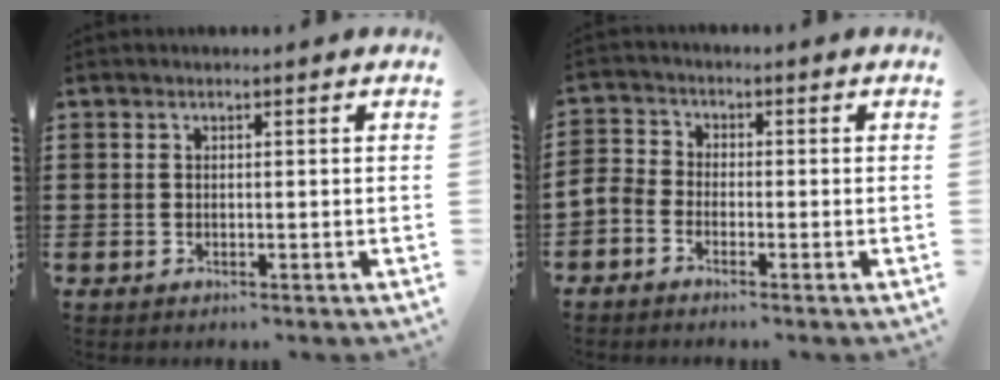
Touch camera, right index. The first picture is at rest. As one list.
[{"total": 2.6, "force": [-2.3, 1.0, 0.5], "torque": [-0.028, 0.000, -0.054]}]